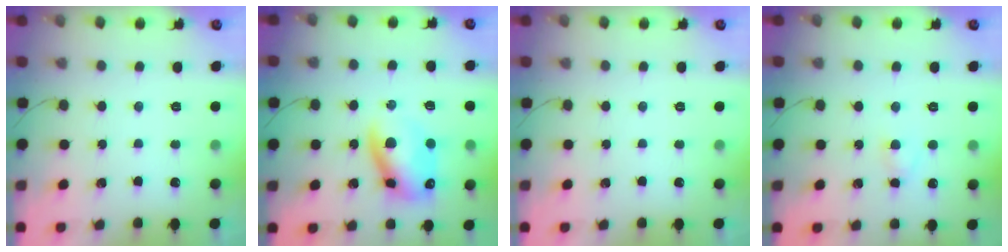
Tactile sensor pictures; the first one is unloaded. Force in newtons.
{"total": 12.0, "press": 11.6, "slide": 2.9}
{"total": 0.0}
{"total": 2.6, "press": 2.3, "slide": 1.0}